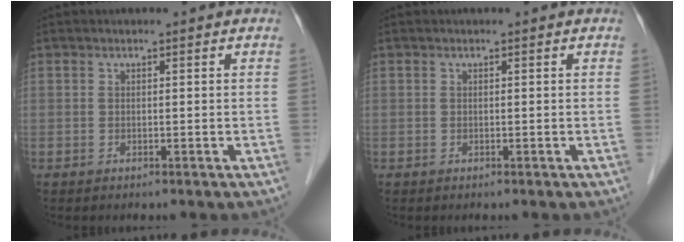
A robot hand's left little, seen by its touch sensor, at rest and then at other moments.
{"total": 0.0}